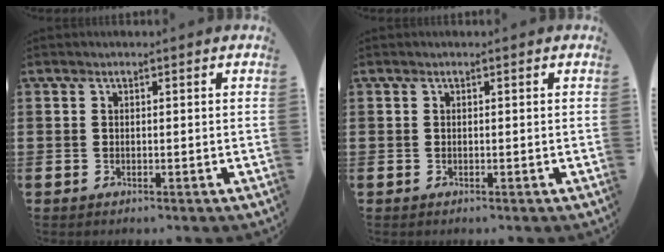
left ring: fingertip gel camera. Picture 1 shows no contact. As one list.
[{"total": 0.0}]